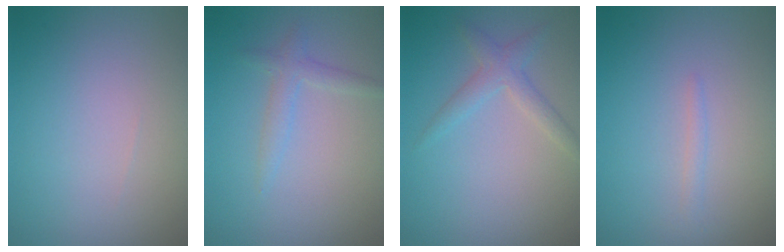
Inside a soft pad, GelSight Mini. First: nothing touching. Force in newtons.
{"total": 0.9, "press": 0.9, "slide": 0.1}
{"total": 2.0, "press": 2.0, "slide": 0.1}
{"total": 0.8, "press": 0.7, "slide": 0.1}